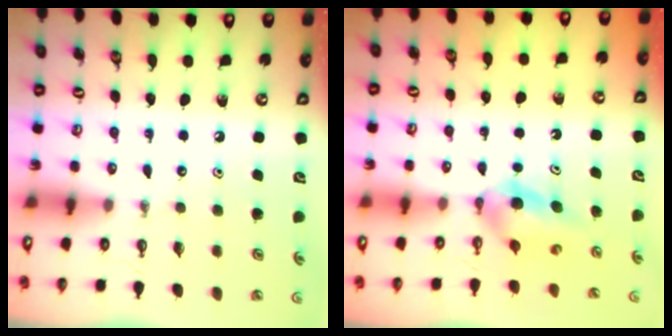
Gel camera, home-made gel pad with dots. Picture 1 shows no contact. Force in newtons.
{"total": 4.3, "press": 4.2, "slide": 0.8}